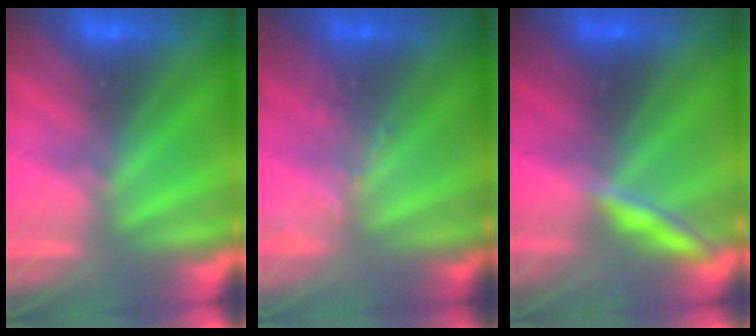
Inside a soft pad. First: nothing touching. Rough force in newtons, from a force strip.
{"total": 1.9}
{"total": 2.0}